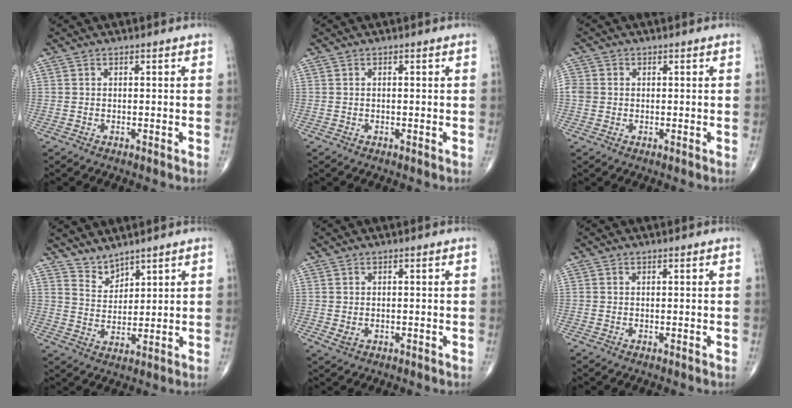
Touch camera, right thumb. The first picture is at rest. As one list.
[{"total": 0.0}, {"total": 3.5, "force": [0.2, 3.2, 1.4], "torque": [-0.023, 0.008, 0.007]}, {"total": 4.2, "force": [3.9, 1.3, 0.6], "torque": [0.002, -0.035, 0.084]}, {"total": 1.6, "force": [-0.2, 1.1, 1.1], "torque": [-0.020, -0.001, 0.002]}, {"total": 0.0}]